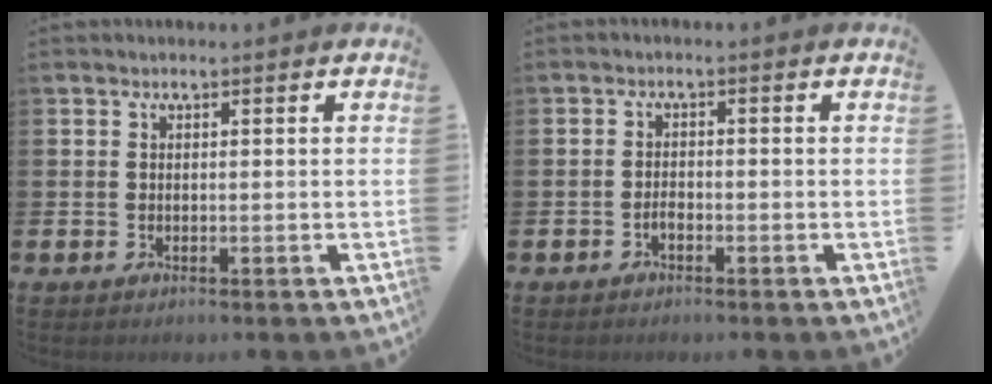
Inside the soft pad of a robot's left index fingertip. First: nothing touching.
{"total": 1.2, "force": [-0.8, 0.5, 0.7], "torque": [-0.015, 0.000, -0.016]}